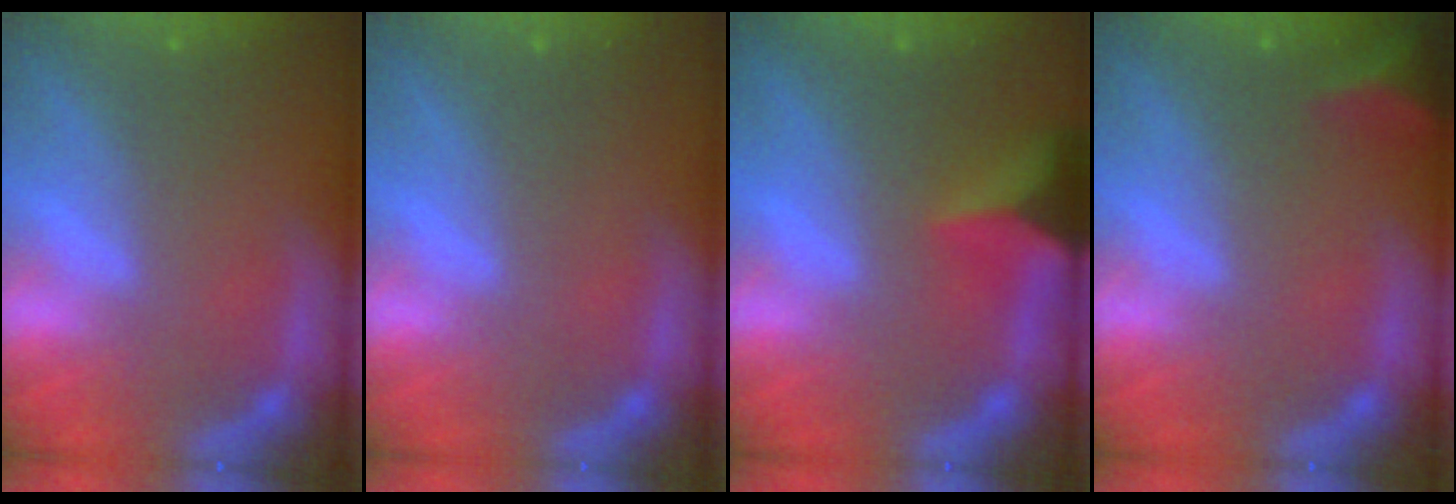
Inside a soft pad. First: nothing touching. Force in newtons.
{"total": 0.0}
{"total": 6.0}
{"total": 4.5}